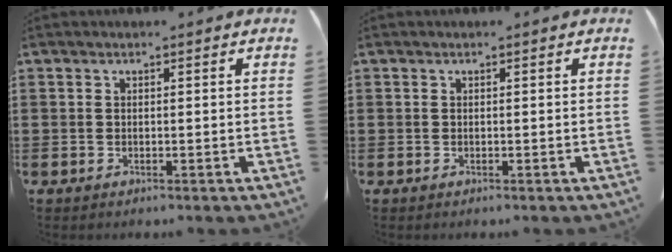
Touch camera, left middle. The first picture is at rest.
{"total": 0.0}